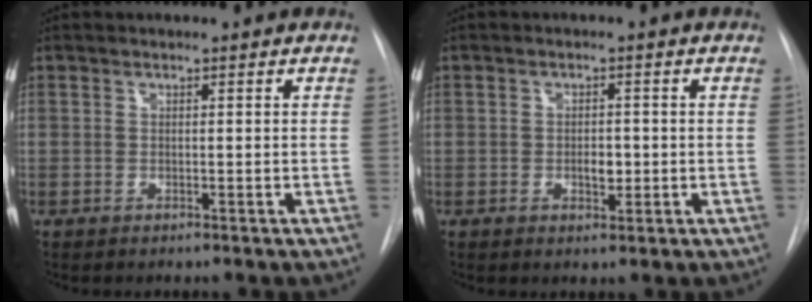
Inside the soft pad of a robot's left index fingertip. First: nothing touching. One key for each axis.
{"total": 2.5, "fx": -0.4, "fy": 1.4, "fz": 2.0, "tx": -0.031, "ty": 0.001, "tz": -0.002}